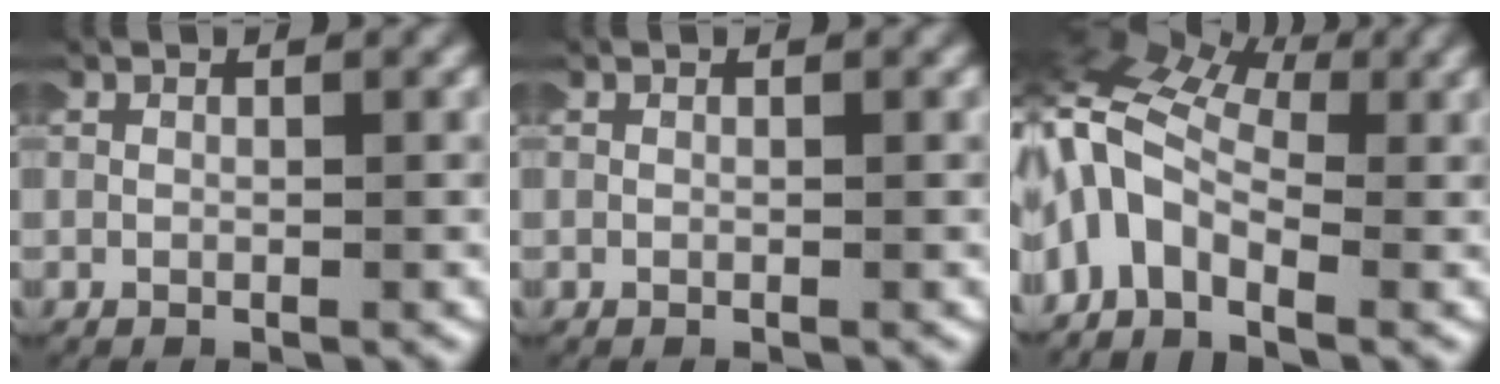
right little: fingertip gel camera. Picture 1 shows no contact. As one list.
[{"total": 0.0}, {"total": 8.3, "force": [0.5, 6.4, 5.2], "torque": [-0.145, -0.021, 0.007]}]